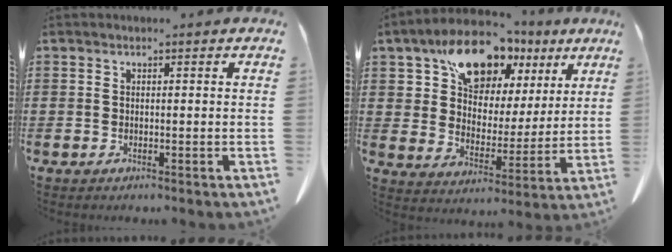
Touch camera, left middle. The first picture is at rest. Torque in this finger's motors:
{"motor_torque": [2.14, 0.00, 1.03, 0.21]}